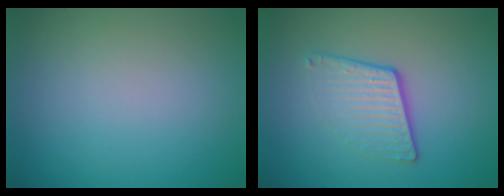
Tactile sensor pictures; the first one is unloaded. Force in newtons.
{"total": 4.0, "press": 2.6, "slide": 3.1}